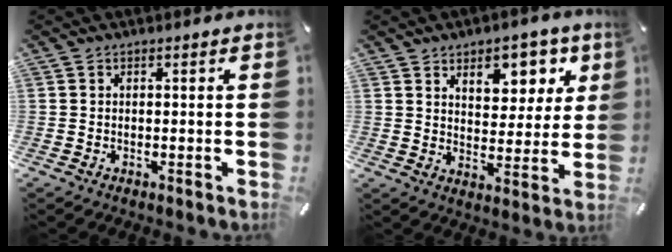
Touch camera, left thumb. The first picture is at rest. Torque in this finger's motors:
{"motor_torque": [0.56, -0.20, 0.42, 0.04, 0.07]}